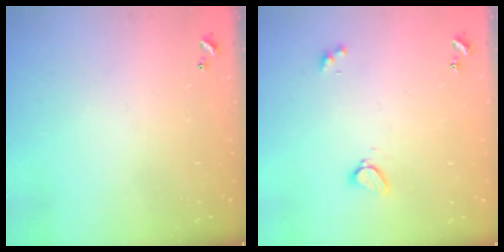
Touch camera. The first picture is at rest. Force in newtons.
{"total": 2.3, "press": 2.3, "slide": 0.3}